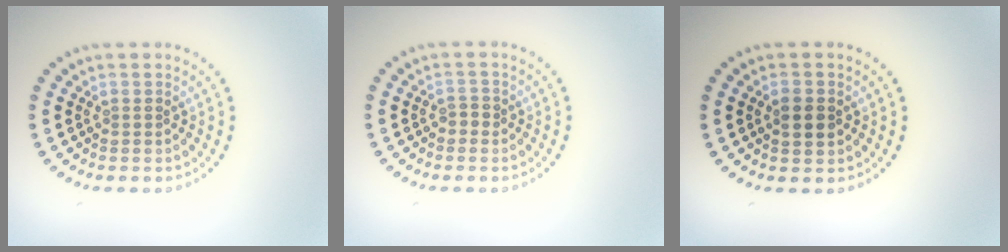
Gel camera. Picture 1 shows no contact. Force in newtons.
{"total": 1.0, "press": 0.9, "slide": 0.3}
{"total": 2.2, "press": 2.2, "slide": 0.1}